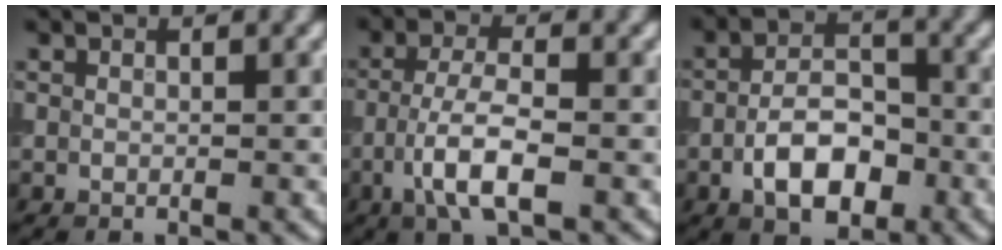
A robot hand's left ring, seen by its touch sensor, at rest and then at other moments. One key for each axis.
{"total": 4.8, "fx": -1.9, "fy": 1.4, "fz": 4.2, "tx": -0.084, "ty": 0.003, "tz": -0.039}
{"total": 6.0, "fx": -2.1, "fy": 3.2, "fz": 4.5, "tx": -0.076, "ty": 0.004, "tz": -0.039}